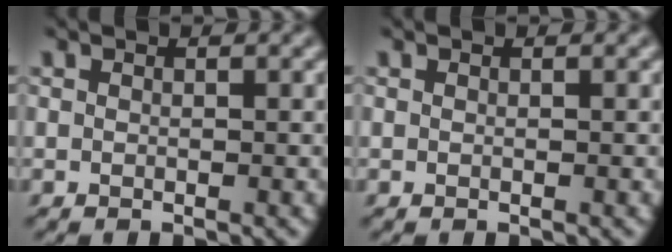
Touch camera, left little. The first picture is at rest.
{"total": 0.0}